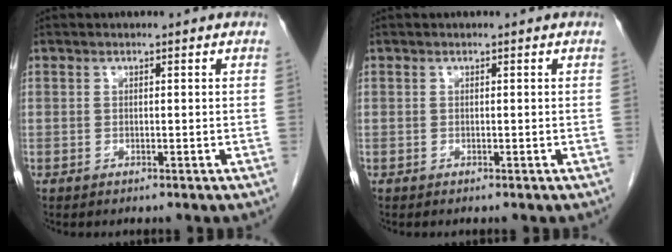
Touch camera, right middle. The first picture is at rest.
{"total": 0.0}